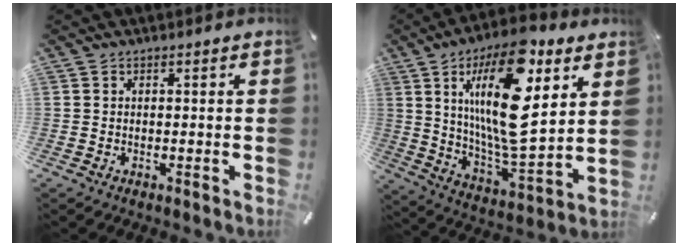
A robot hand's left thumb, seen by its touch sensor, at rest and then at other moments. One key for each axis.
{"total": 24.6, "fx": 9.7, "fy": 9.6, "fz": 20.4, "tx": -0.396, "ty": -0.051, "tz": 0.143}